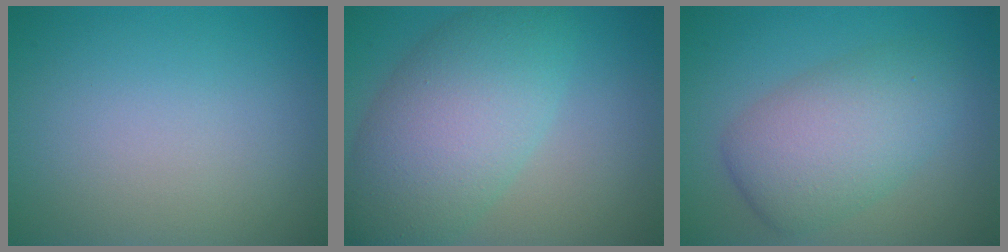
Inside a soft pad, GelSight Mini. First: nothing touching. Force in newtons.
{"total": 8.4, "press": 8.4, "slide": 0.3}
{"total": 5.9, "press": 5.9, "slide": 0.1}